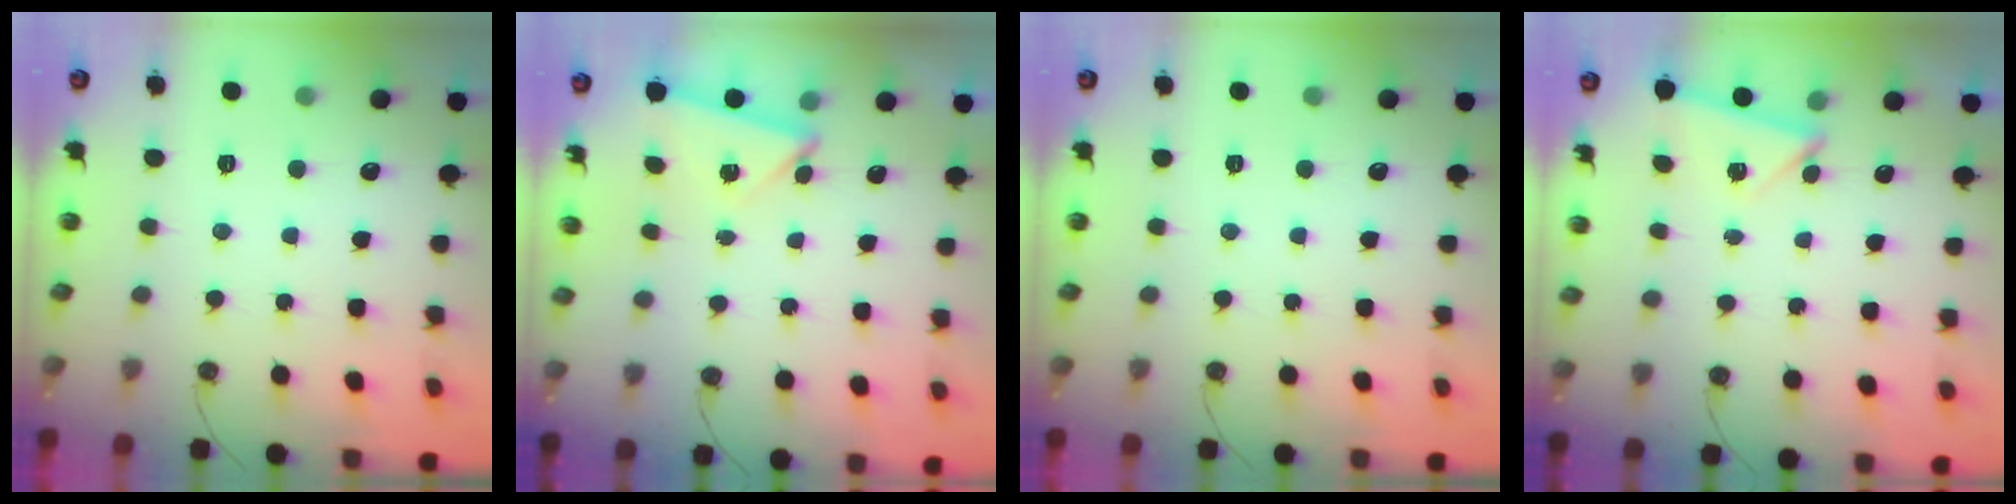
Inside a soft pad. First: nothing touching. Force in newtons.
{"total": 3.4, "press": 3.2, "slide": 0.9}
{"total": 0.0}
{"total": 2.3, "press": 2.1, "slide": 1.0}